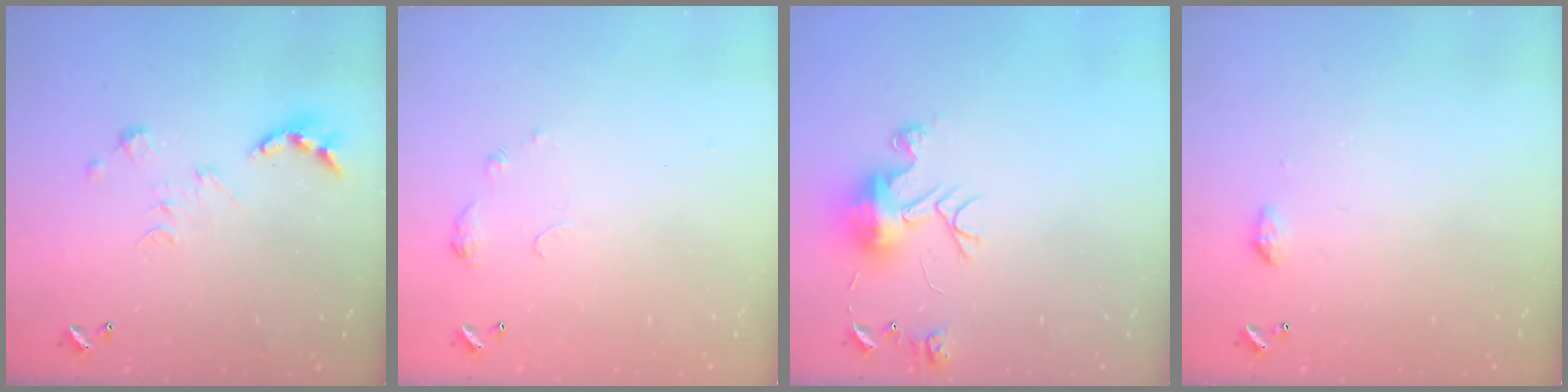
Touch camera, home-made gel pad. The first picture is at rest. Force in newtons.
{"total": 4.7, "press": 4.6, "slide": 0.7}
{"total": 11.6, "press": 11.6, "slide": 1.1}
{"total": 4.1, "press": 4.1, "slide": 0.6}